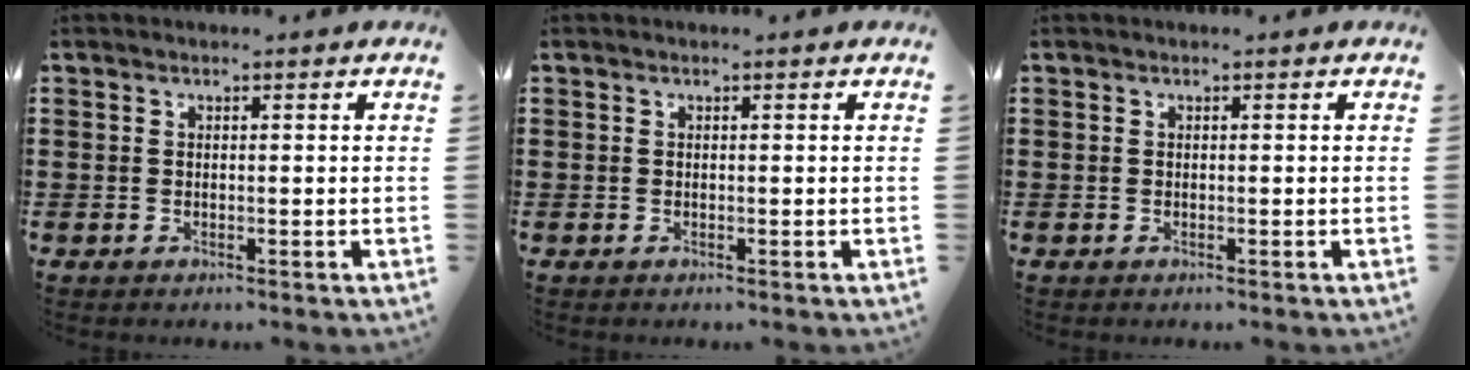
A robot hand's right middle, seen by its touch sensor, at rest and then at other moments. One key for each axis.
{"total": 0.0}
{"total": 0.0}